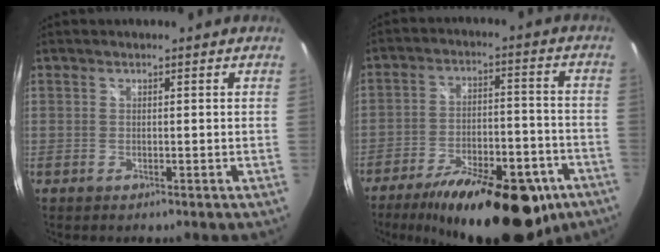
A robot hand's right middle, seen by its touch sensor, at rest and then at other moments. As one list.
[{"total": 23.4, "force": [-15.8, 9.3, 14.4], "torque": [-0.235, -0.015, -0.217]}]